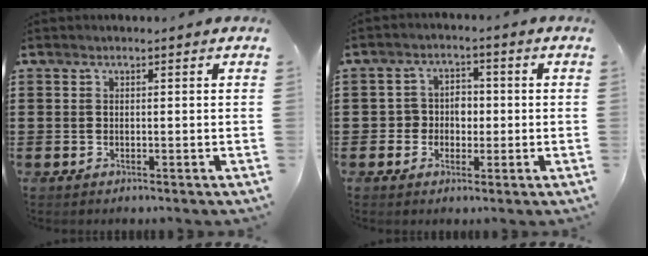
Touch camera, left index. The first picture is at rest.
{"total": 3.7, "force": [-0.7, 3.4, 1.3], "torque": [-0.040, 0.010, -0.020]}